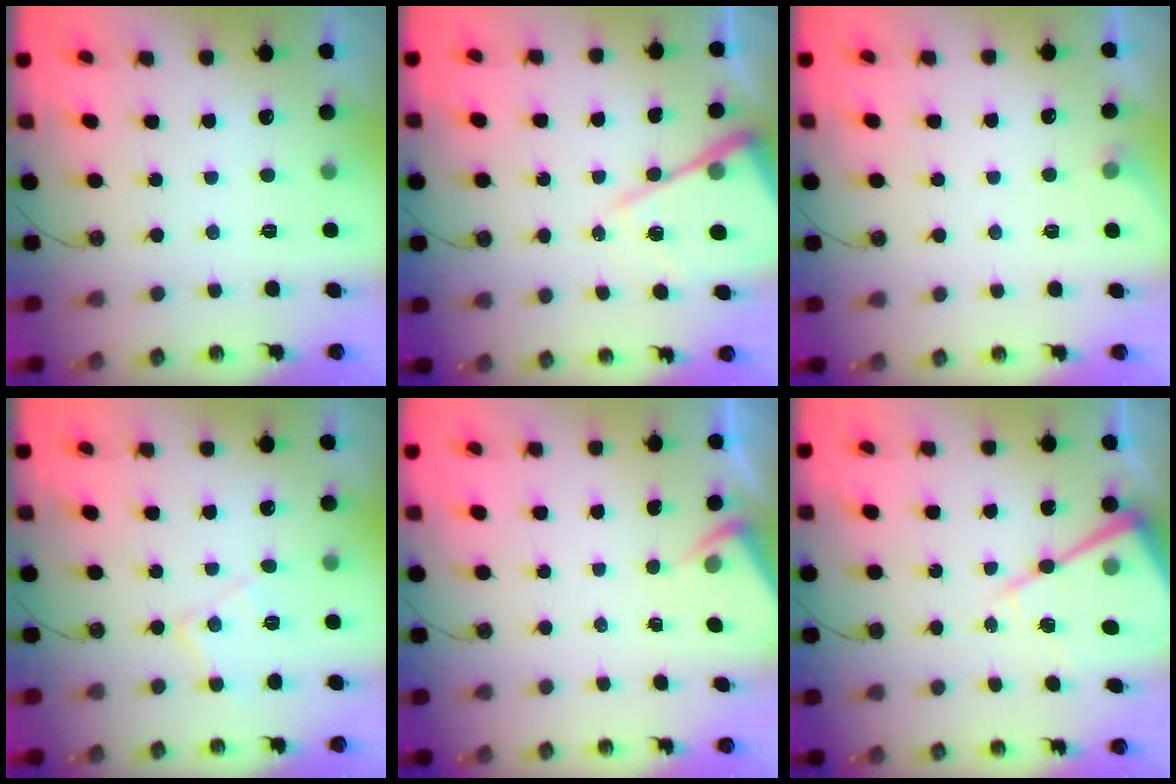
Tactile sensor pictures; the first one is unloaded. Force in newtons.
{"total": 12.3, "press": 12.2, "slide": 1.1}
{"total": 2.6, "press": 2.5, "slide": 0.5}
{"total": 8.7, "press": 8.7, "slide": 0.6}
{"total": 2.8, "press": 2.8, "slide": 0.5}
{"total": 14.2, "press": 14.2, "slide": 1.2}